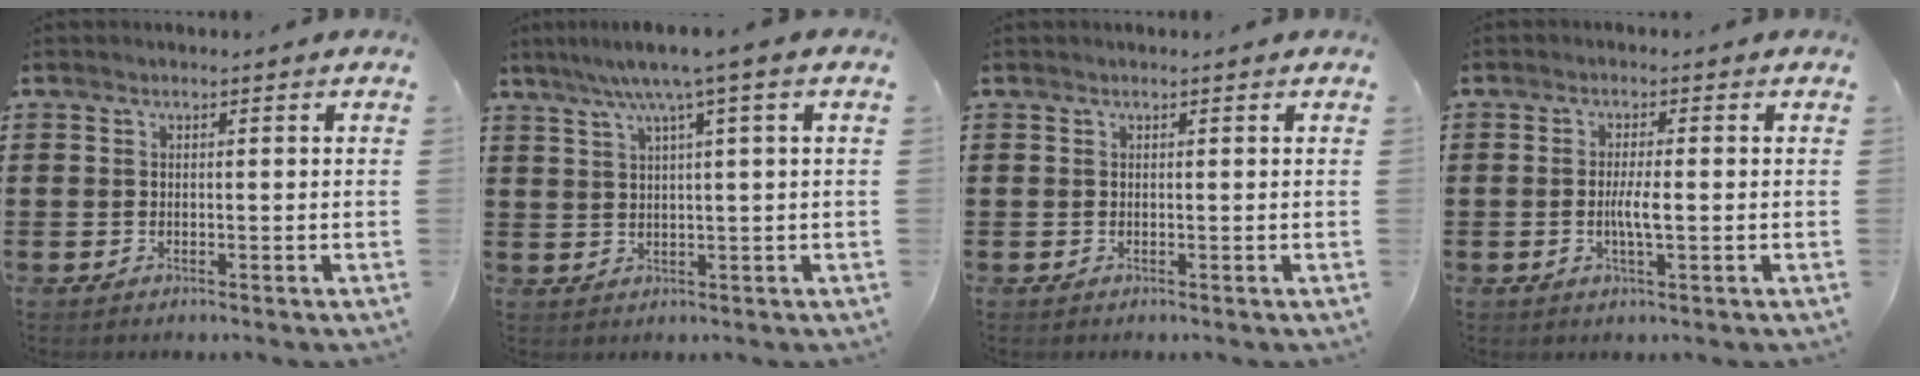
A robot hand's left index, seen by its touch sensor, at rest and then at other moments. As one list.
[{"total": 5.3, "force": [2.8, -0.4, 4.4], "torque": [-0.094, -0.001, 0.043]}, {"total": 0.0}, {"total": 3.3, "force": [-0.5, 0.5, 3.3], "torque": [-0.066, -0.005, -0.011]}]